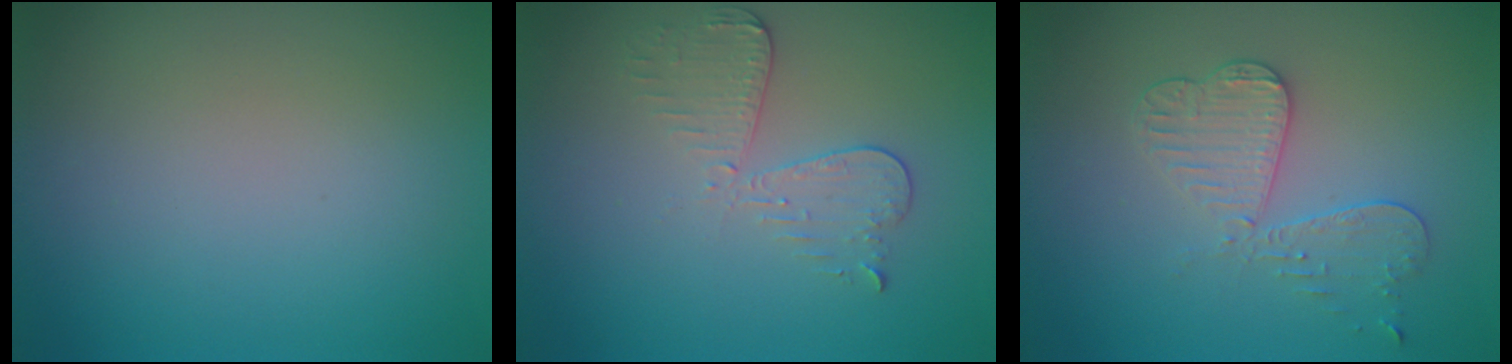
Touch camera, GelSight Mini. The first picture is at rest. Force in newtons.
{"total": 2.9, "press": 2.7, "slide": 1.2}
{"total": 3.3, "press": 3.2, "slide": 0.9}